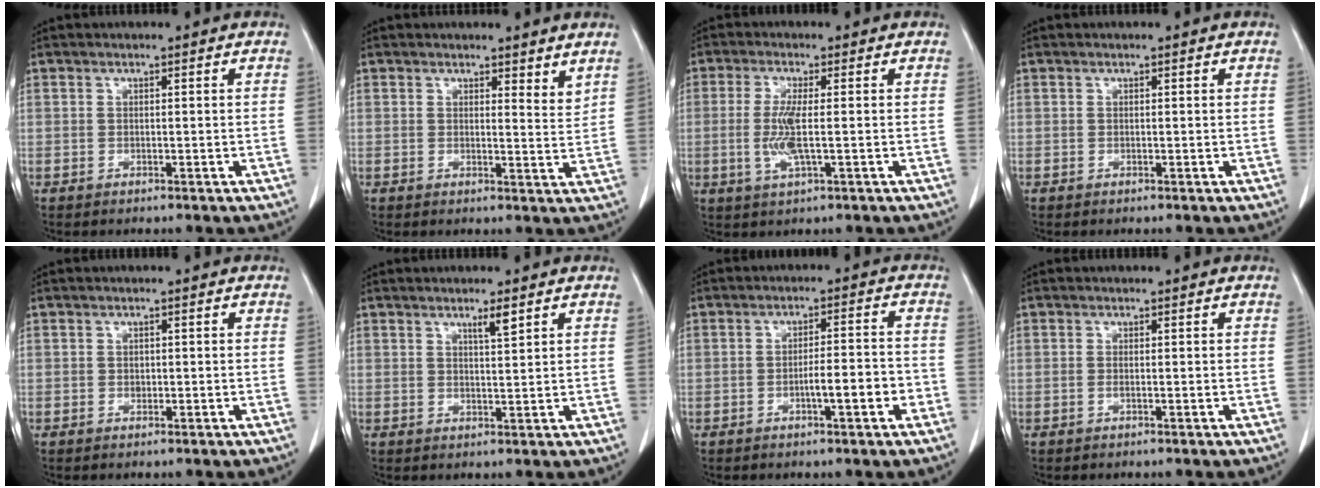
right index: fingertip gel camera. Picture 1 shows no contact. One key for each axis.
{"total": 3.2, "fx": 2.8, "fy": 0.8, "fz": 1.4, "tx": -0.014, "ty": -0.023, "tz": 0.030}
{"total": 5.1, "fx": -0.3, "fy": 0.7, "fz": 5.0, "tx": -0.112, "ty": -0.008, "tz": -0.004}
{"total": 0.0}
{"total": 0.7, "fx": 0.1, "fy": 0.6, "fz": 0.3, "tx": -0.001, "ty": 0.004, "tz": 0.005}
{"total": 2.4, "fx": 1.6, "fy": 0.1, "fz": 1.8, "tx": -0.035, "ty": -0.002, "tz": 0.028}
{"total": 5.2, "fx": -1.9, "fy": 0.7, "fz": 4.8, "tx": -0.071, "ty": 0.009, "tz": -0.024}
{"total": 0.0}